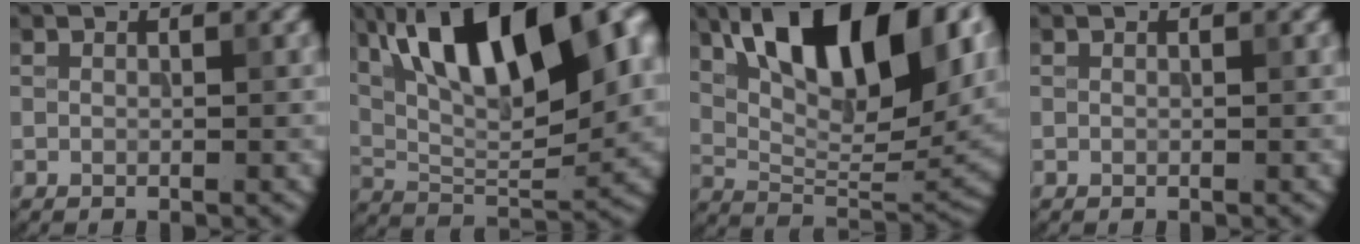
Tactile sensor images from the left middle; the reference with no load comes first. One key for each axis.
{"total": 15.5, "fx": 6.2, "fy": 6.2, "fz": 12.7, "tx": -0.201, "ty": 0.015, "tz": 0.102}
{"total": 14.0, "fx": 5.8, "fy": 6.1, "fz": 11.1, "tx": -0.163, "ty": 0.011, "tz": 0.096}
{"total": 0.0}